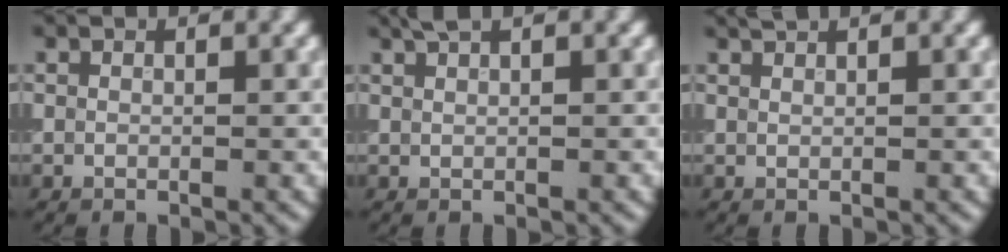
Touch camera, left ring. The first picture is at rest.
{"total": 1.2, "force": [0.9, 0.3, 0.8], "torque": [-0.012, 0.002, 0.016]}
{"total": 0.8, "force": [0.7, 0.1, 0.3], "torque": [-0.003, -0.002, 0.011]}